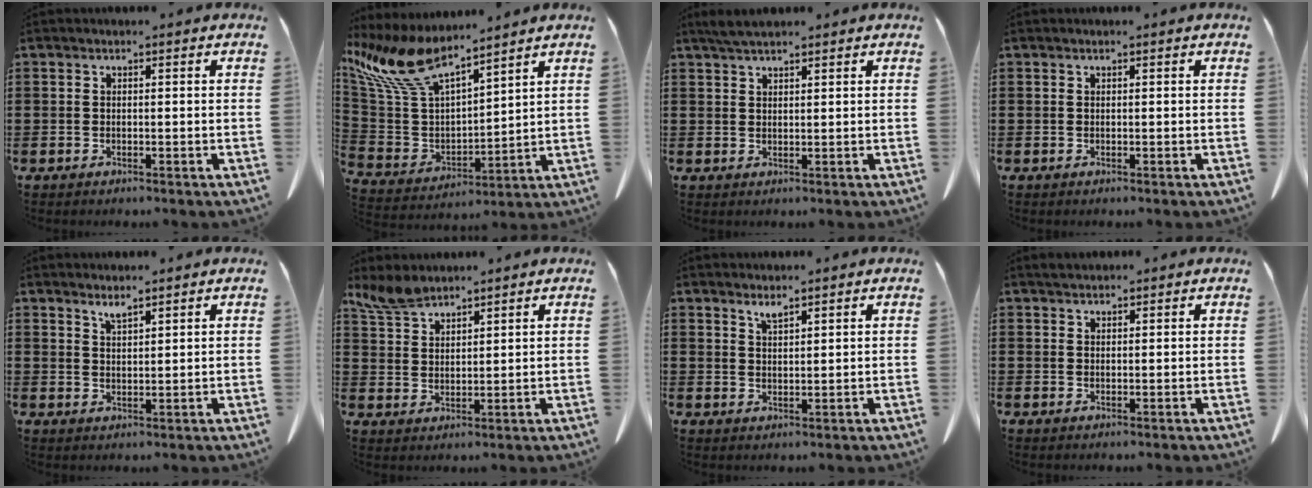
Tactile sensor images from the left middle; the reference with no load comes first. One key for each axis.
{"total": 11.4, "fx": 8.8, "fy": 3.6, "fz": 6.2, "tx": -0.160, "ty": -0.043, "tz": 0.157}
{"total": 2.3, "fx": 1.9, "fy": 0.4, "fz": 1.2, "tx": -0.027, "ty": 0.003, "tz": 0.034}
{"total": 0.0}
{"total": 2.1, "fx": 2.0, "fy": -0.1, "fz": 0.7, "tx": -0.017, "ty": -0.002, "tz": 0.039}
{"total": 5.0, "fx": 4.2, "fy": 1.9, "fz": 1.8, "tx": -0.050, "ty": -0.008, "tz": 0.080}
{"total": 2.0, "fx": 1.9, "fy": 0.0, "fz": 0.8, "tx": -0.018, "ty": -0.002, "tz": 0.036}
{"total": 1.1, "fx": 1.0, "fy": 0.3, "fz": 0.2, "tx": -0.006, "ty": 0.001, "tz": 0.020}